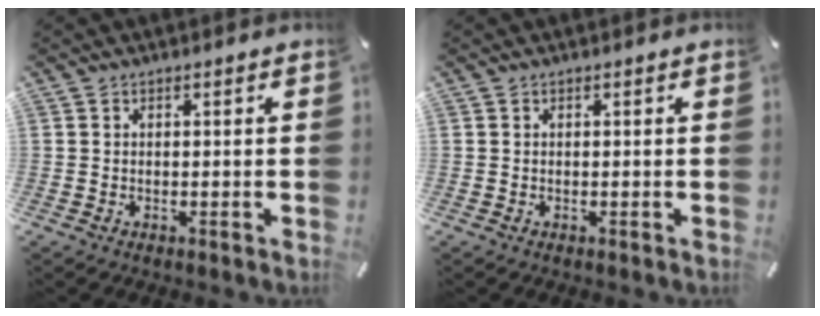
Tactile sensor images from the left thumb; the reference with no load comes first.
{"total": 0.0}